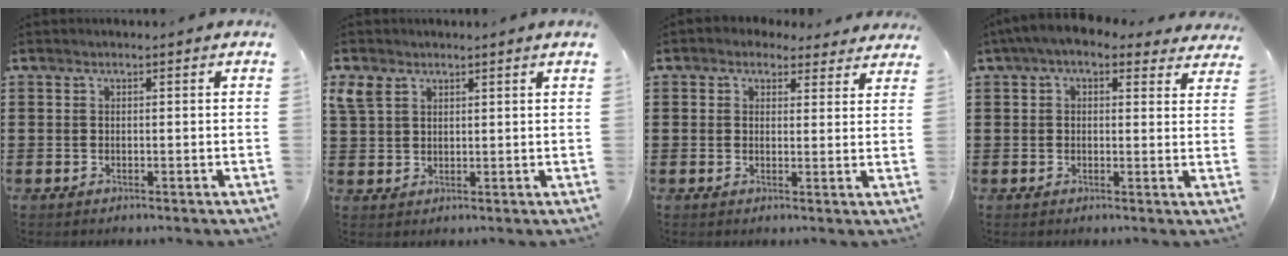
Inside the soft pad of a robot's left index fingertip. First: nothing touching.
{"total": 3.2, "force": [2.3, 1.7, 1.5], "torque": [-0.038, 0.005, 0.043]}
{"total": 2.7, "force": [2.3, 1.4, 0.5], "torque": [-0.011, -0.001, 0.040]}
{"total": 4.5, "force": [3.3, 1.6, 2.6], "torque": [-0.061, -0.002, 0.059]}